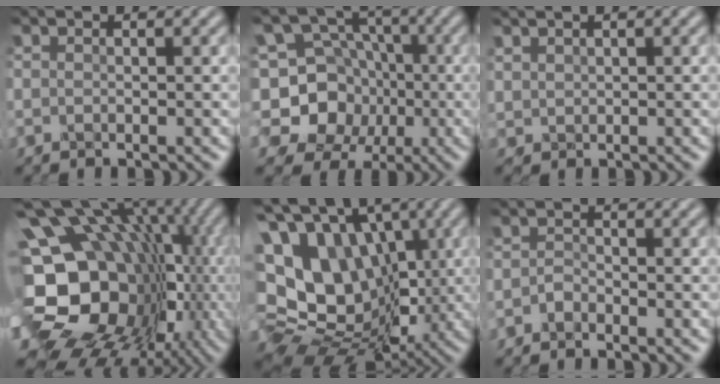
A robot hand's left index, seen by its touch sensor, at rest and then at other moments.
{"total": 11.4, "force": [-1.5, 10.4, 4.2], "torque": [-0.111, 0.041, -0.055]}
{"total": 0.8, "force": [0.8, 0.3, -0.2], "torque": [0.001, -0.001, 0.018]}
{"total": 21.5, "force": [-0.4, 17.0, 13.2], "torque": [-0.199, -0.005, -0.008]}
{"total": 16.1, "force": [2.5, 13.1, 9.0], "torque": [-0.192, 0.019, 0.037]}
{"total": 0.7, "force": [-0.6, 0.3, 0.3], "torque": [-0.008, 0.006, -0.015]}